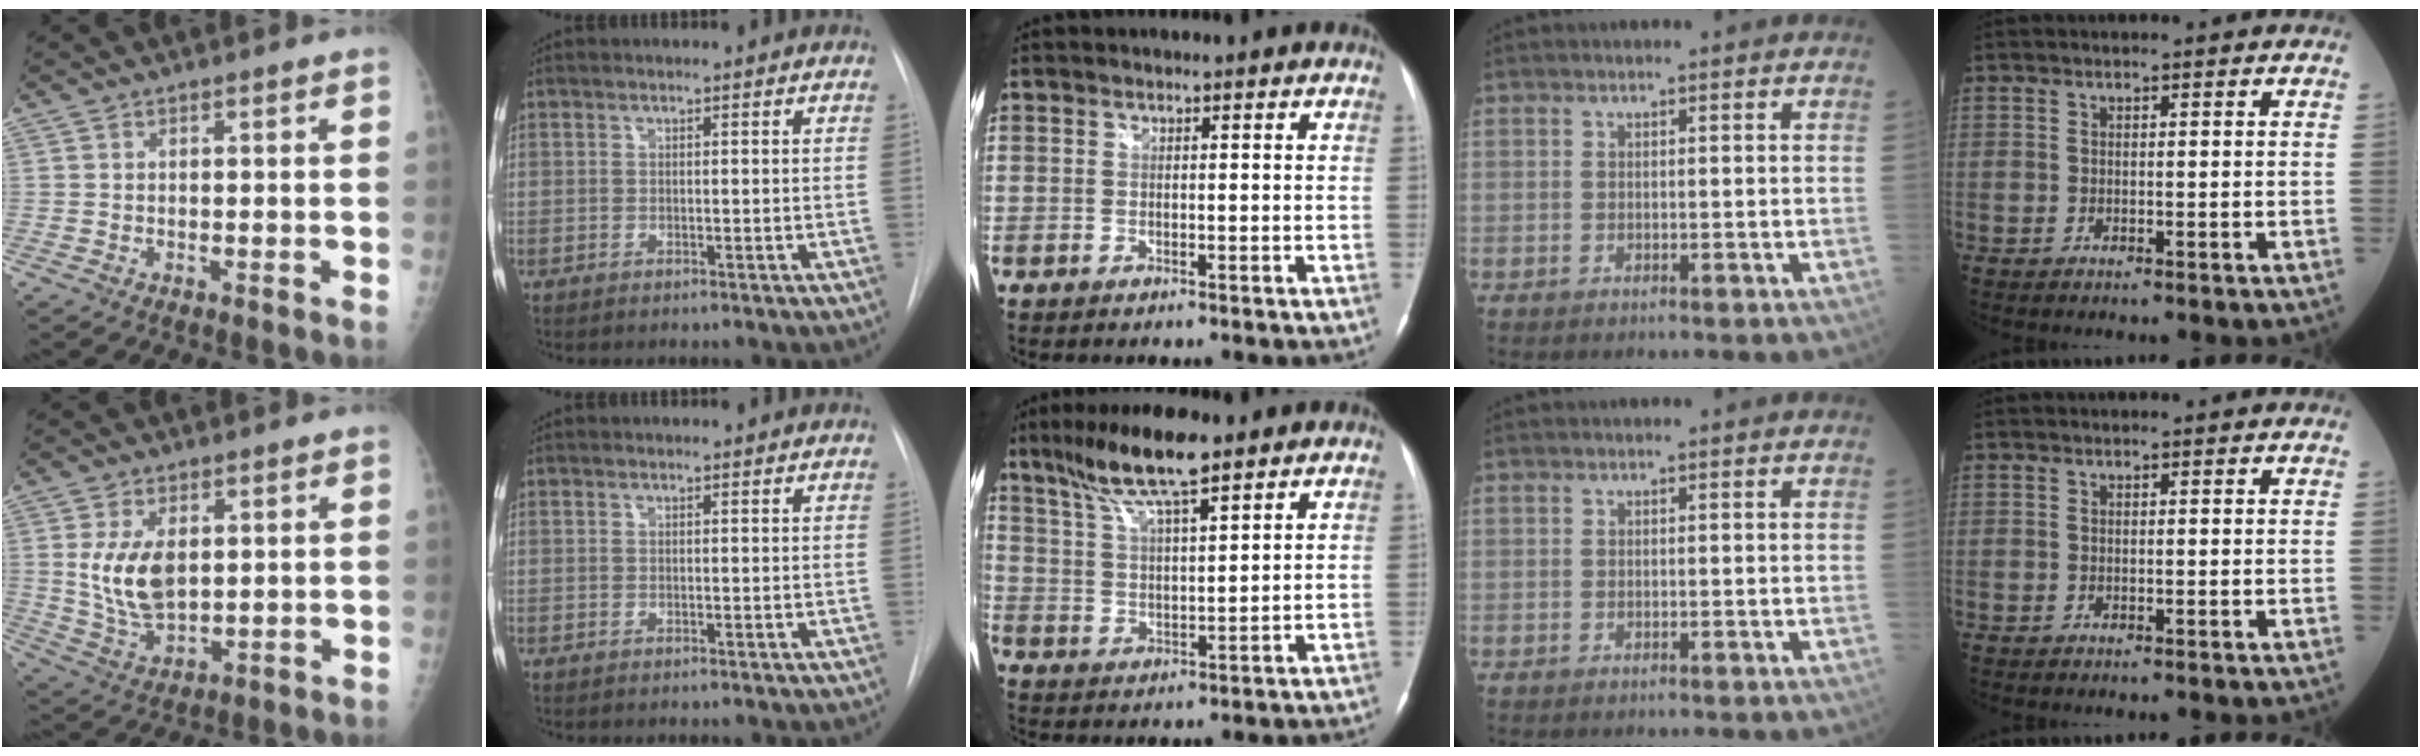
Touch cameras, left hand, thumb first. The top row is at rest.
{"thumb": {"total": 10.1, "force": [1.9, 5.9, 8.0], "torque": [-0.139, -0.017, 0.050]}, "middle": {"total": 10.9, "force": [7.8, 1.4, 7.5], "torque": [-0.145, 0.013, 0.141]}}